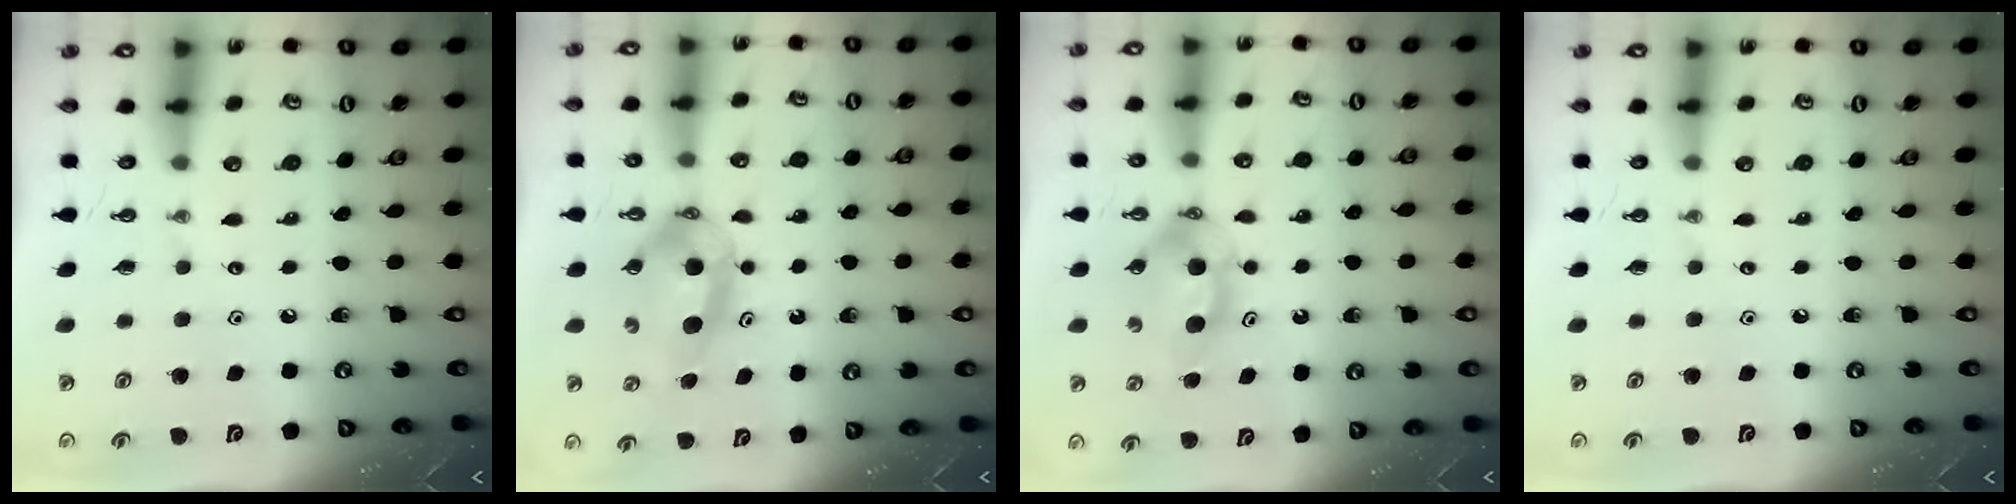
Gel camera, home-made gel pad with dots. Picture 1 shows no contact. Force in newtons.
{"total": 6.3, "press": 5.8, "slide": 2.3}
{"total": 6.3, "press": 5.1, "slide": 3.6}
{"total": 0.0}